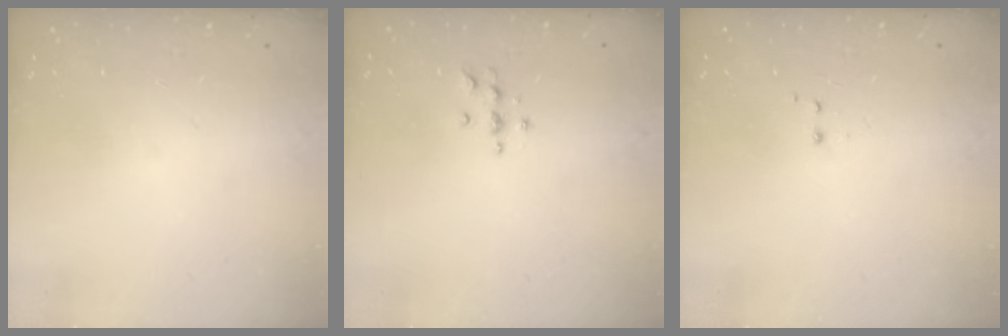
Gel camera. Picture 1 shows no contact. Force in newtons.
{"total": 4.0, "press": 4.0, "slide": 0.5}
{"total": 1.2, "press": 1.0, "slide": 0.6}